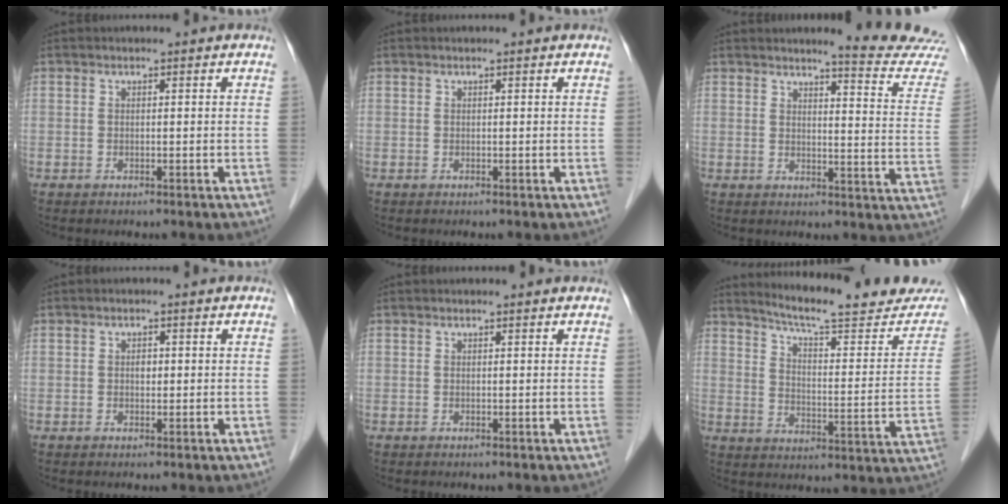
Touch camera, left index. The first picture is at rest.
{"total": 0.0}
{"total": 12.5, "force": [12.2, -1.4, 2.3], "torque": [-0.021, -0.110, 0.120]}
{"total": 1.0, "force": [0.0, 0.7, 0.7], "torque": [-0.011, -0.001, -0.003]}
{"total": 1.0, "force": [1.0, 0.0, 0.2], "torque": [-0.011, 0.004, 0.009]}
{"total": 19.9, "force": [18.3, 1.8, 7.6], "torque": [-0.105, -0.064, 0.233]}